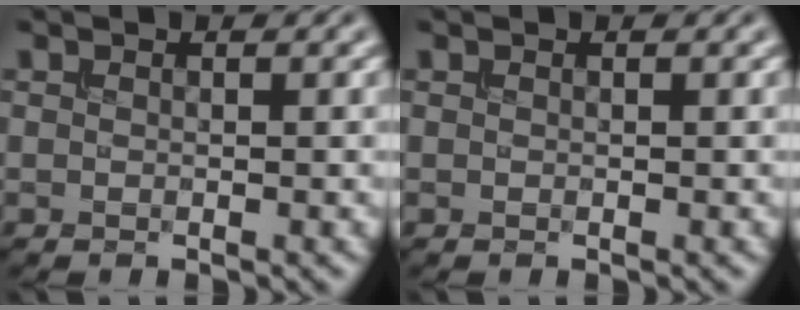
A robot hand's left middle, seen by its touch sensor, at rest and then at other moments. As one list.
[{"total": 0.0}]